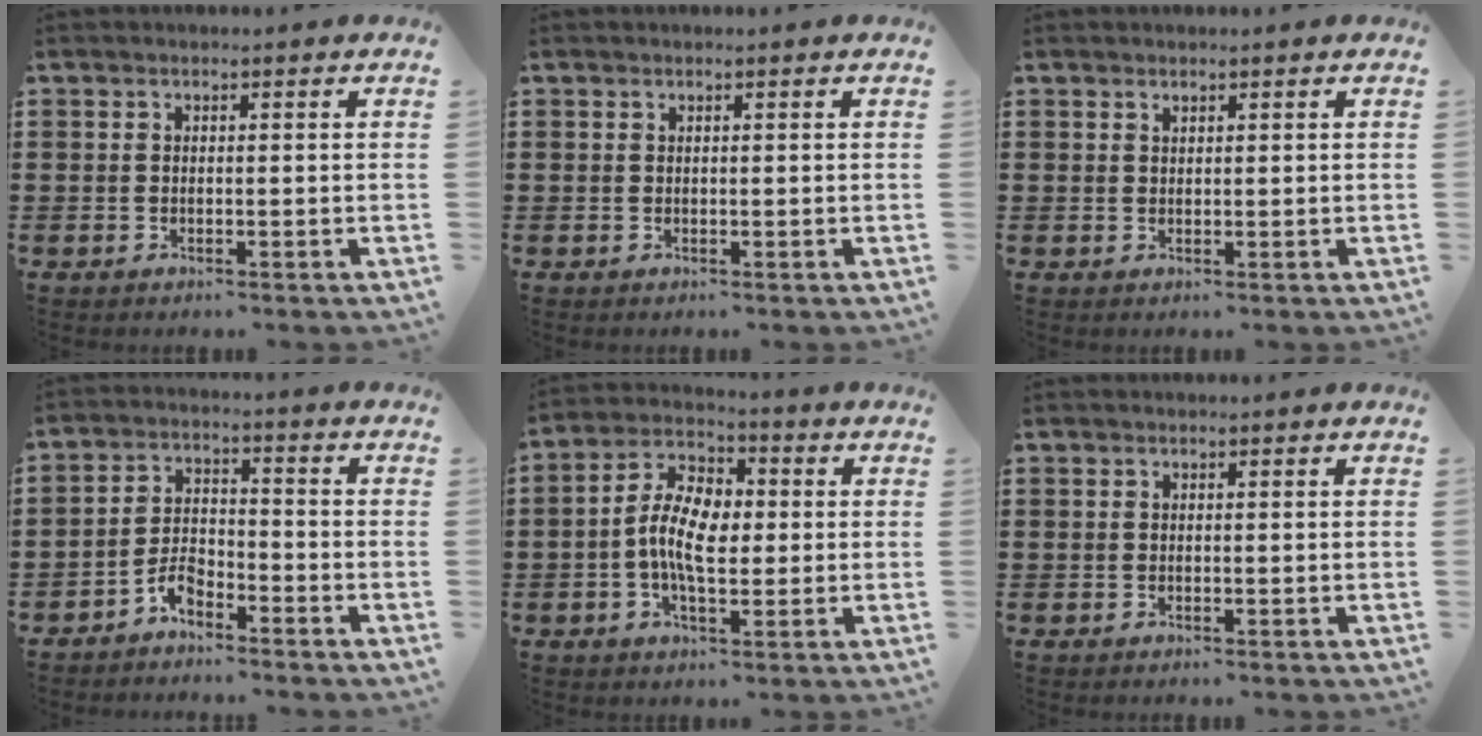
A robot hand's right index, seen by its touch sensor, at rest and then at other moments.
{"total": 0.0}
{"total": 0.7, "force": [0.6, 0.4, 0.1], "torque": [-0.003, 0.002, 0.012]}
{"total": 3.9, "force": [-3.2, 1.5, 1.8], "torque": [-0.042, 0.006, -0.063]}
{"total": 8.4, "force": [-0.6, 4.3, 7.2], "torque": [-0.162, 0.003, -0.017]}
{"total": 0.0}